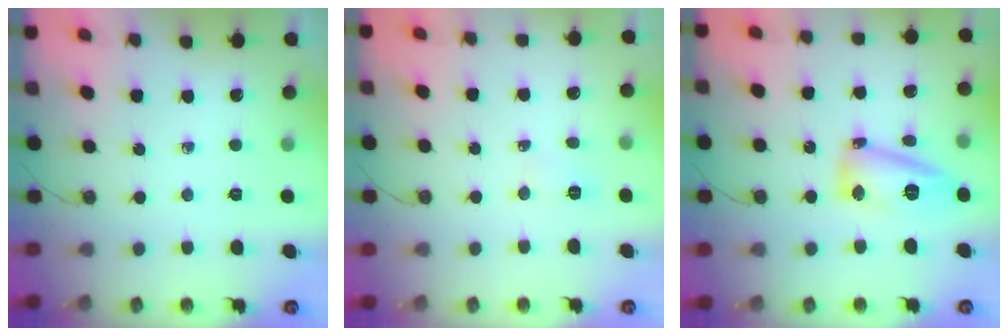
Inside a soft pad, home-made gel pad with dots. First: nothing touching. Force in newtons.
{"total": 16.7, "press": 4.8, "slide": 16.0}
{"total": 14.0, "press": 14.0, "slide": 1.2}